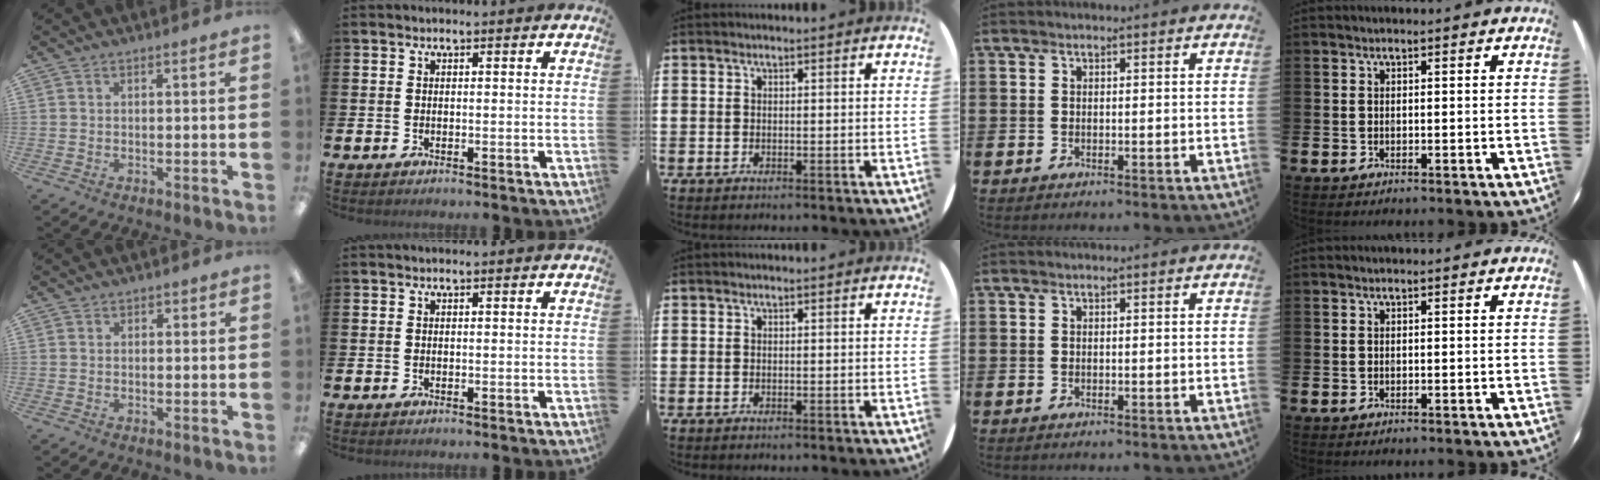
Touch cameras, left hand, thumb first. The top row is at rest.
{"thumb": {"total": 0.7, "force": [0.4, 0.6, 0.0], "torque": [0.000, 0.004, 0.007]}}